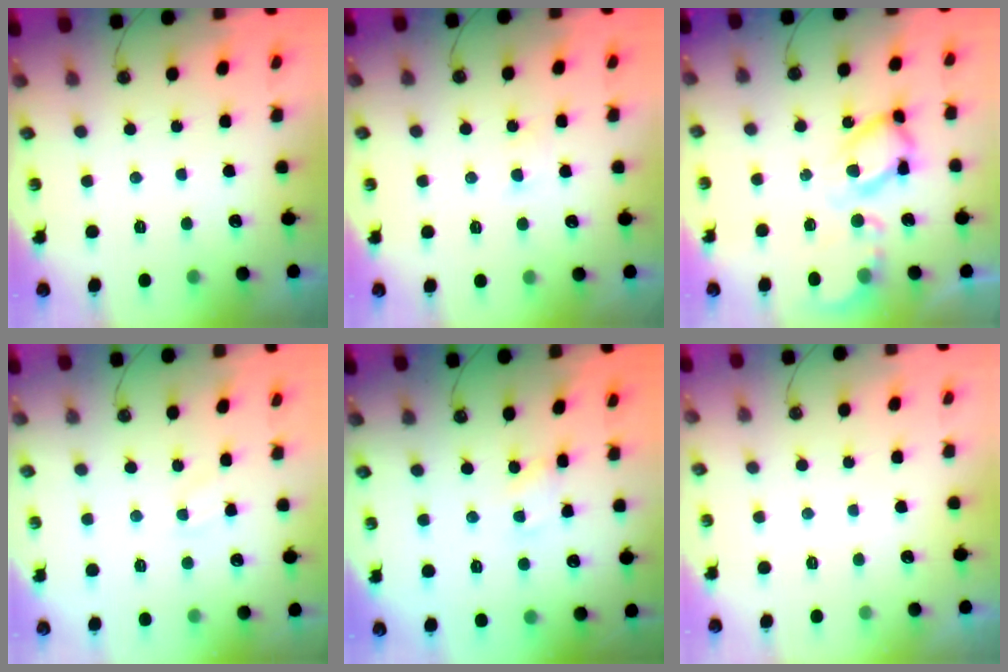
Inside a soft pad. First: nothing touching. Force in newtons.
{"total": 2.8, "press": 2.7, "slide": 0.5}
{"total": 11.9, "press": 11.8, "slide": 1.2}
{"total": 4.9, "press": 4.8, "slide": 0.7}
{"total": 1.9, "press": 1.9, "slide": 0.2}
{"total": 0.0}